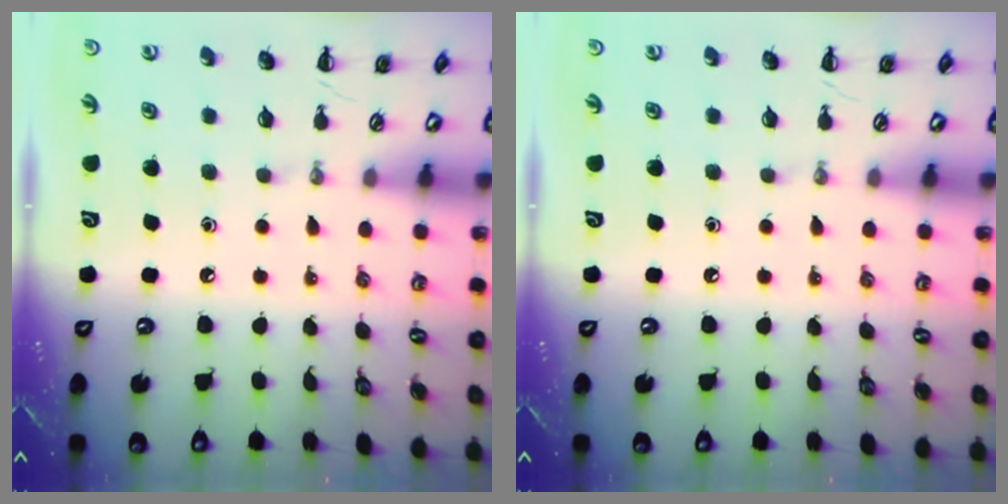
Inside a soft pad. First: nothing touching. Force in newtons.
{"total": 0.0}